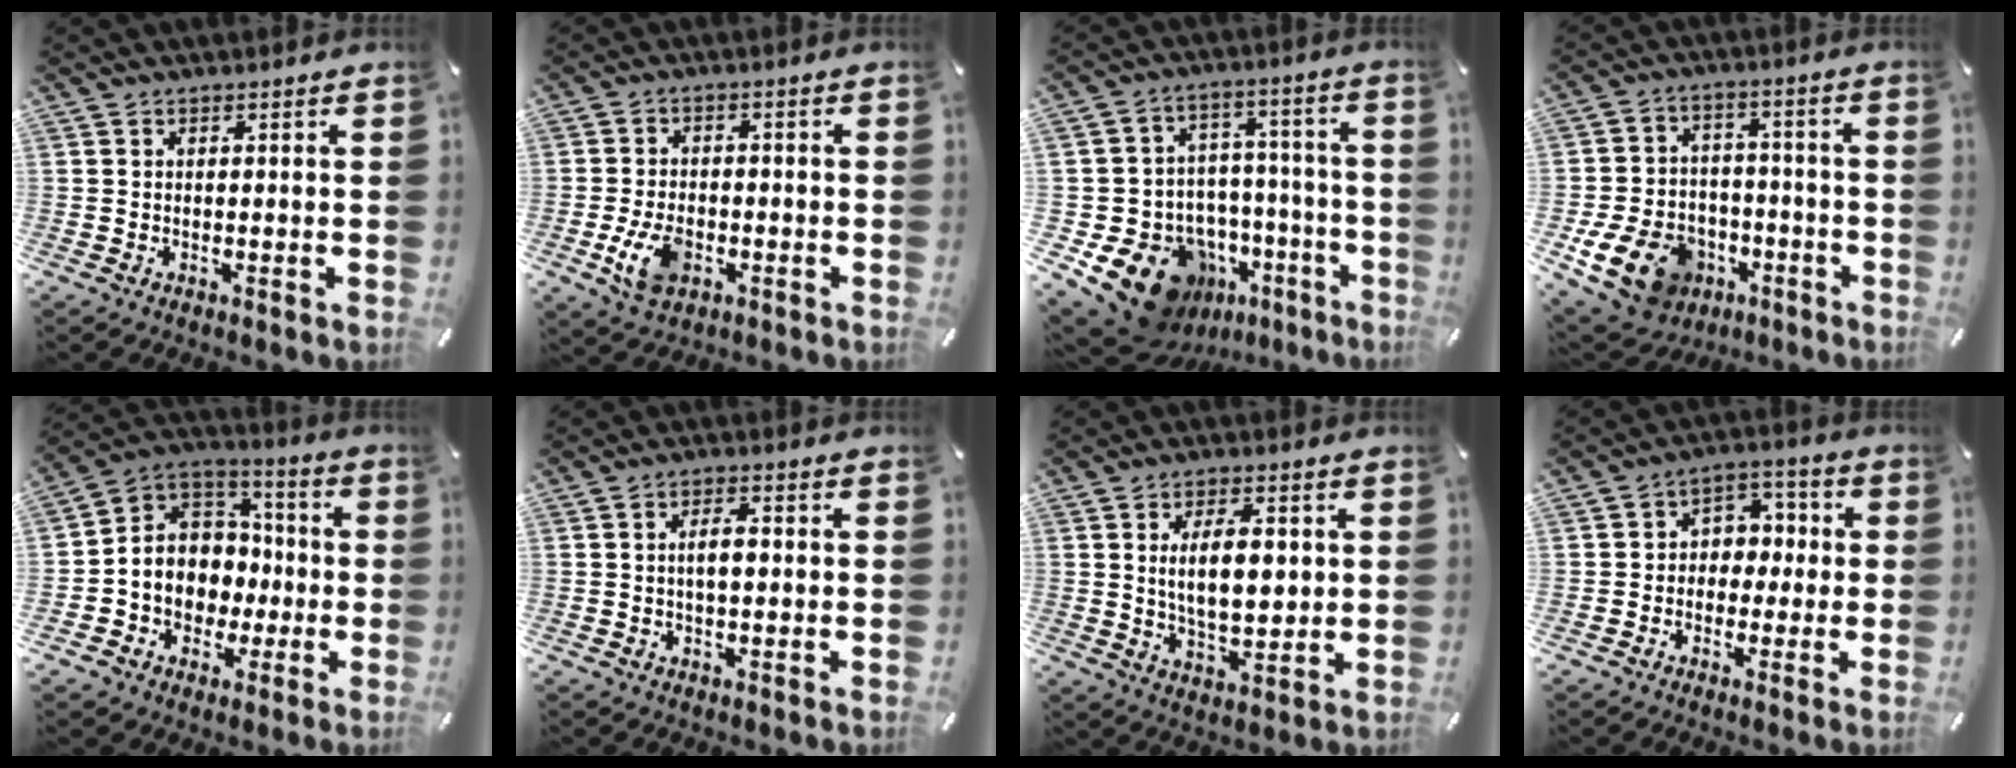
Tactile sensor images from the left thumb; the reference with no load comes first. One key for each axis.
{"total": 7.8, "fx": -2.8, "fy": 5.0, "fz": 5.3, "tx": -0.120, "ty": 0.006, "tz": -0.051}
{"total": 17.5, "fx": -9.9, "fy": 12.3, "fz": 7.6, "tx": -0.124, "ty": 0.054, "tz": -0.140}
{"total": 14.2, "fx": -6.4, "fy": 10.7, "fz": 6.8, "tx": -0.107, "ty": 0.042, "tz": -0.105}
{"total": 10.1, "fx": -1.8, "fy": 9.7, "fz": 2.1, "tx": -0.050, "ty": -0.001, "tz": -0.027}
{"total": 4.6, "fx": 0.1, "fy": 2.2, "fz": 4.0, "tx": -0.068, "ty": 0.006, "tz": -0.002}
{"total": 10.8, "fx": 1.8, "fy": 5.6, "fz": 9.1, "tx": -0.149, "ty": -0.008, "tz": 0.023}
{"total": 5.5, "fx": -1.5, "fy": 4.9, "fz": 1.9, "tx": -0.027, "ty": 0.012, "tz": -0.035}